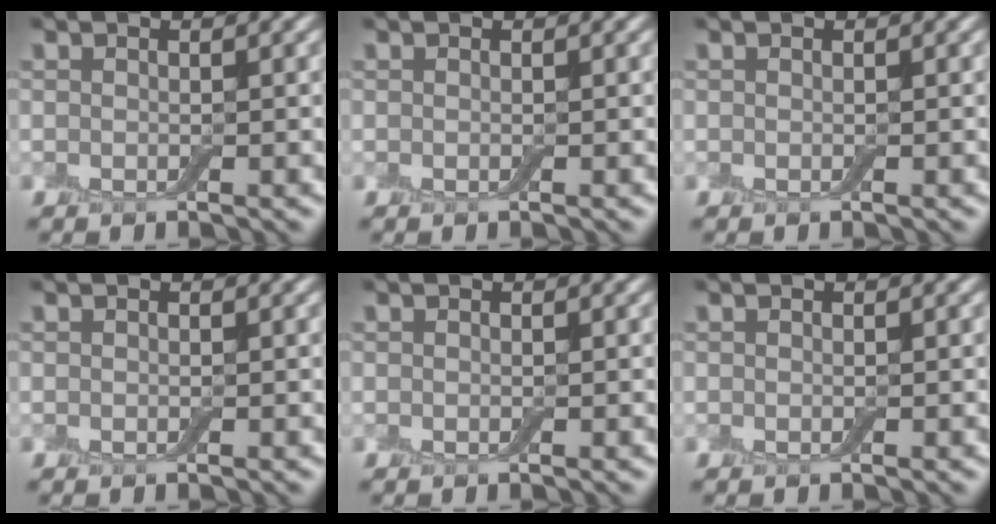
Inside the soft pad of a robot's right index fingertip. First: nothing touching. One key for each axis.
{"total": 0.0}
{"total": 0.0}
{"total": 0.0}
{"total": 0.0}
{"total": 0.0}